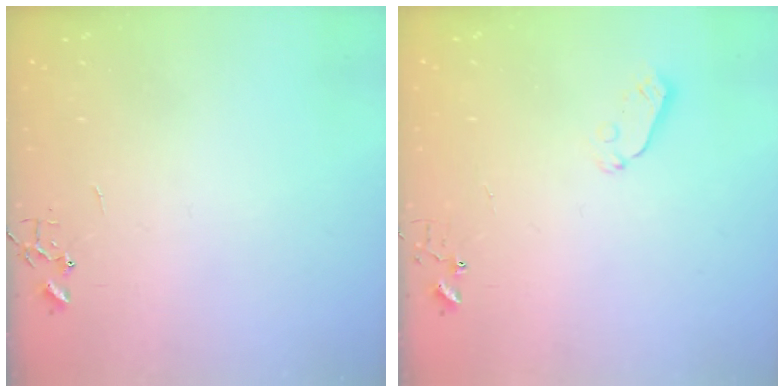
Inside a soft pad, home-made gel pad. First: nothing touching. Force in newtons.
{"total": 5.0, "press": 5.0, "slide": 0.4}